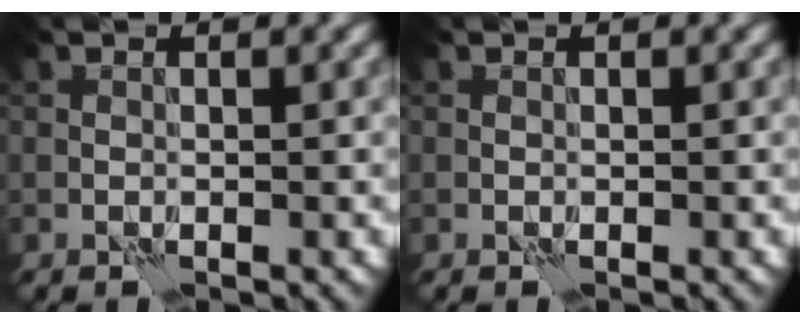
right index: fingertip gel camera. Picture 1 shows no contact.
{"total": 0.0}